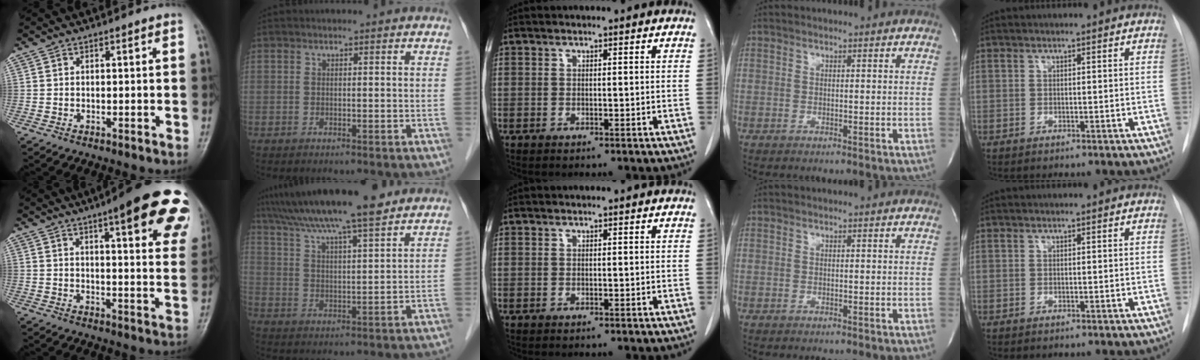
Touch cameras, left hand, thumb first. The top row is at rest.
{"thumb": {"total": 21.8, "force": [12.1, 5.2, 17.3], "torque": [-0.195, -0.029, 0.138]}, "index": {"total": 14.7, "force": [12.2, 0.7, 8.3], "torque": [-0.140, 0.023, 0.197]}}